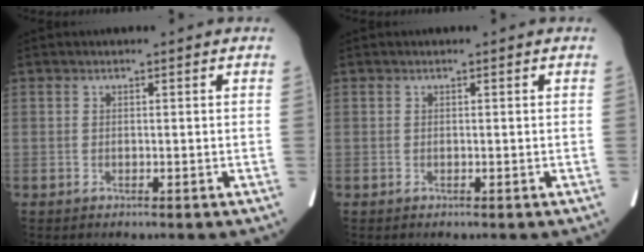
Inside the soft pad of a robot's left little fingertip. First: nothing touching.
{"total": 0.0}